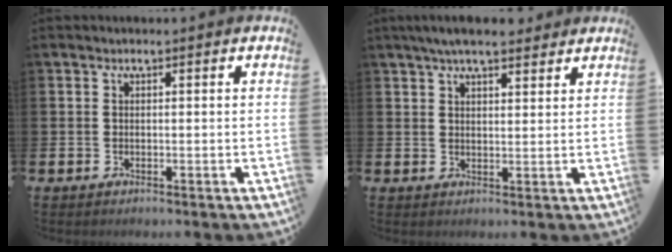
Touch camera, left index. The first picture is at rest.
{"total": 4.7, "force": [4.2, 1.0, 1.8], "torque": [-0.045, -0.006, 0.077]}